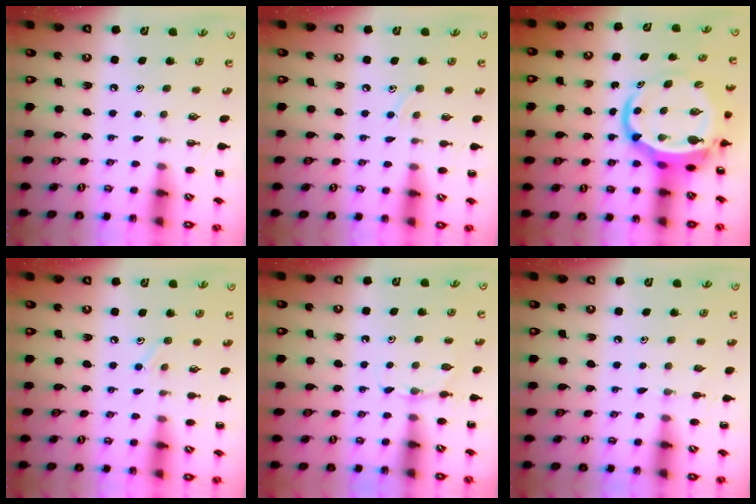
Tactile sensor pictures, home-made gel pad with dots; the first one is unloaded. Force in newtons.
{"total": 6.1, "press": 5.9, "slide": 1.7}
{"total": 9.4, "press": 9.0, "slide": 2.5}
{"total": 7.0, "press": 6.7, "slide": 2.0}
{"total": 4.8, "press": 4.6, "slide": 1.3}
{"total": 4.2, "press": 3.9, "slide": 1.6}